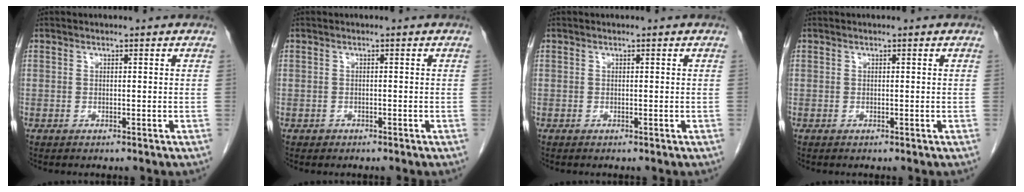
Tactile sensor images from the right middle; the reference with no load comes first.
{"total": 0.5, "force": [-0.4, 0.4, 0.0], "torque": [-0.009, 0.002, -0.005]}
{"total": 0.0}
{"total": 0.0}